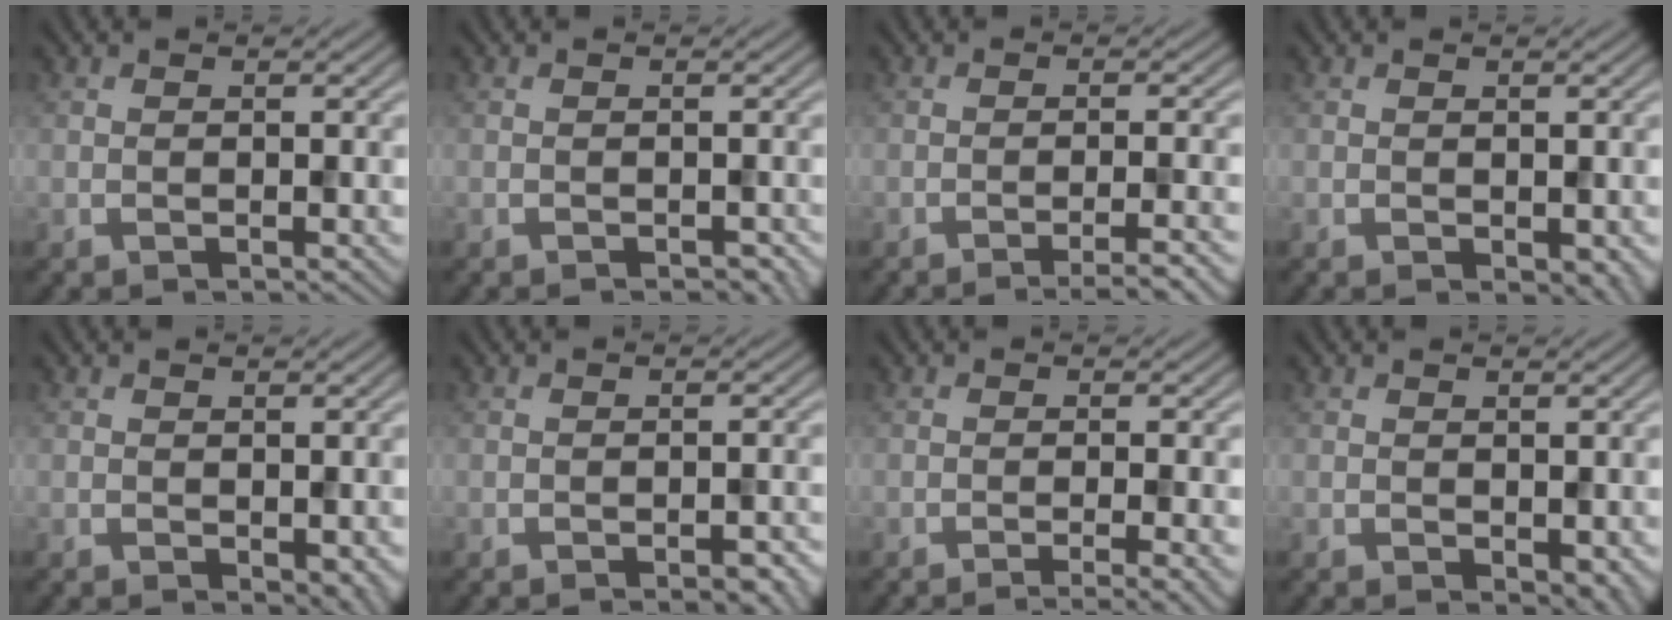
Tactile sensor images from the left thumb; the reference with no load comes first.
{"total": 1.4, "force": [-1.2, 0.4, 0.7], "torque": [-0.007, -0.002, -0.012]}
{"total": 4.7, "force": [-2.9, 0.7, 3.7], "torque": [-0.043, 0.013, -0.055]}
{"total": 1.7, "force": [-0.4, 0.9, 1.3], "torque": [-0.018, -0.010, -0.001]}
{"total": 2.0, "force": [-0.5, 1.1, 1.5], "torque": [-0.020, -0.011, -0.001]}
{"total": 2.7, "force": [-1.7, 0.7, 1.9], "torque": [-0.024, 0.000, -0.019]}
{"total": 3.6, "force": [-1.8, 0.6, 3.1], "torque": [-0.038, 0.002, -0.035]}
{"total": 2.1, "force": [-0.4, 1.3, 1.7], "torque": [-0.023, -0.009, 0.000]}